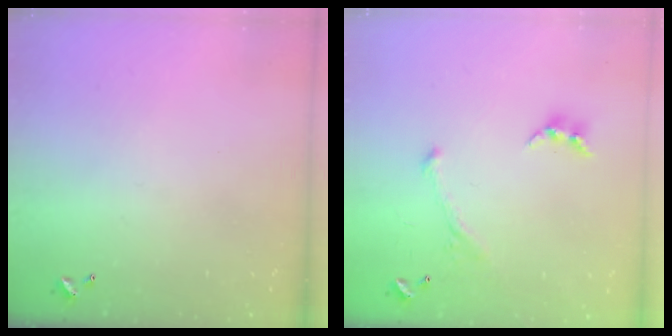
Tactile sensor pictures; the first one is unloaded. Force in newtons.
{"total": 2.8, "press": 2.6, "slide": 1.0}